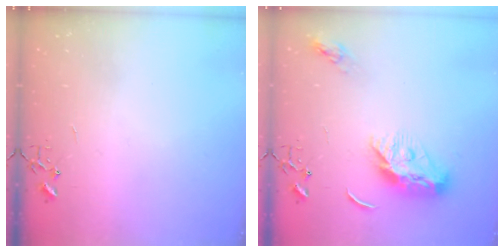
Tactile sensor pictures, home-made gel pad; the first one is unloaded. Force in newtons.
{"total": 12.7, "press": 12.7, "slide": 0.3}